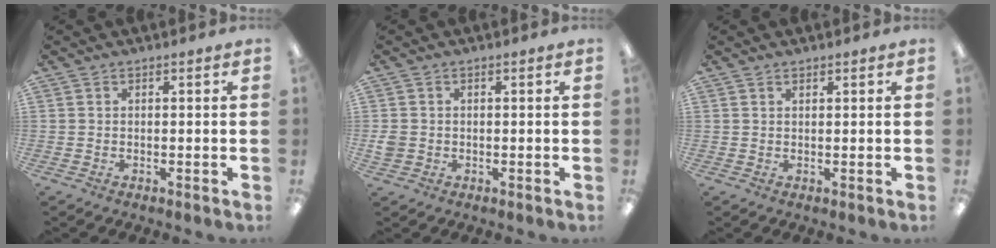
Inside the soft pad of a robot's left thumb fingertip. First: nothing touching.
{"total": 2.4, "force": [-0.2, 2.2, 0.9], "torque": [-0.014, 0.005, -0.003]}
{"total": 0.9, "force": [0.8, 0.4, 0.3], "torque": [-0.006, 0.000, 0.014]}